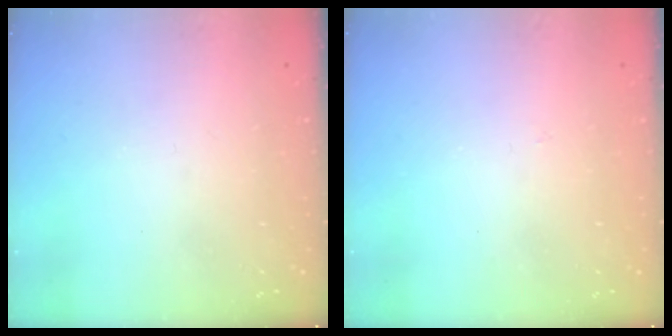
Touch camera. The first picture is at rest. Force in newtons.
{"total": 2.8, "press": 2.8, "slide": 0.4}